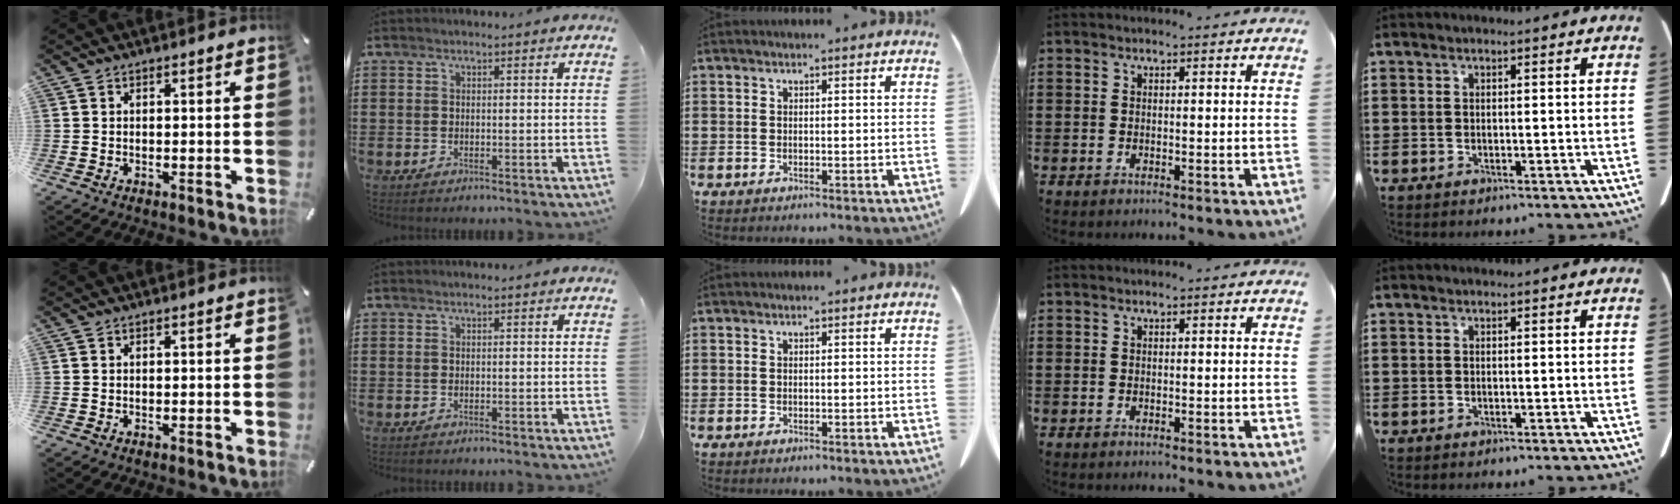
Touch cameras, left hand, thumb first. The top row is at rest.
{}